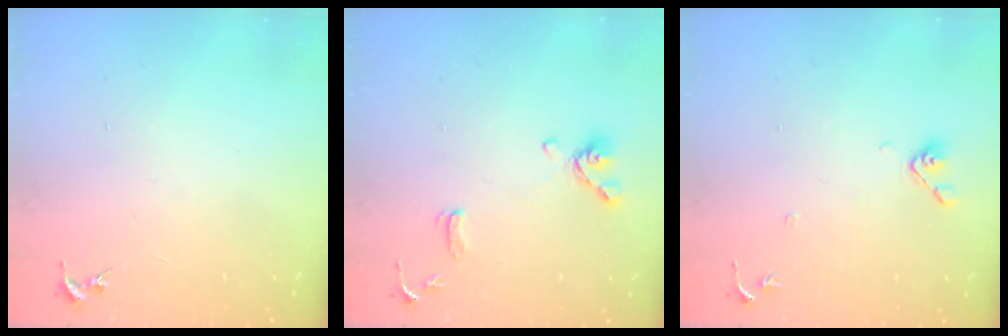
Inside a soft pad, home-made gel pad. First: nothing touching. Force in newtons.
{"total": 11.6, "press": 11.4, "slide": 2.1}
{"total": 7.6, "press": 7.3, "slide": 2.0}